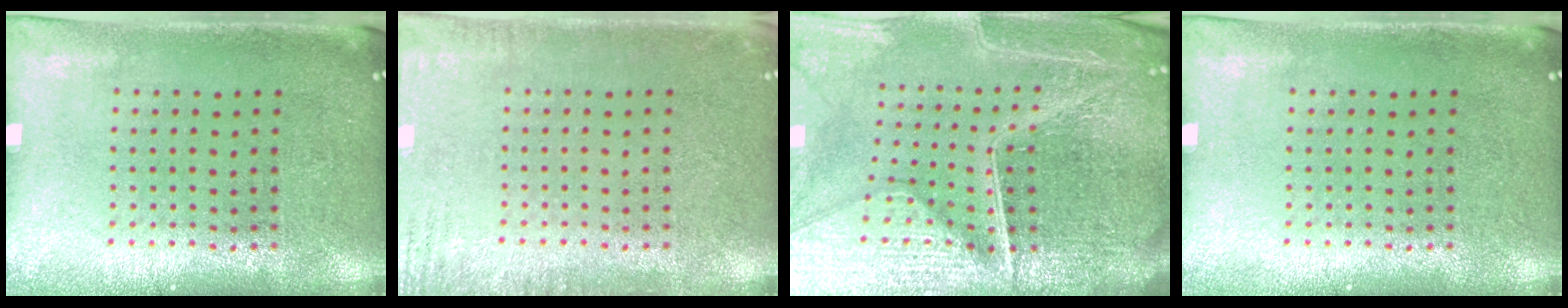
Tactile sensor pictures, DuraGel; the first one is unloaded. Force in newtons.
{"total": 2.3, "press": 2.2, "slide": 0.4}
{"total": 6.9, "press": 6.1, "slide": 3.4}
{"total": 0.0}